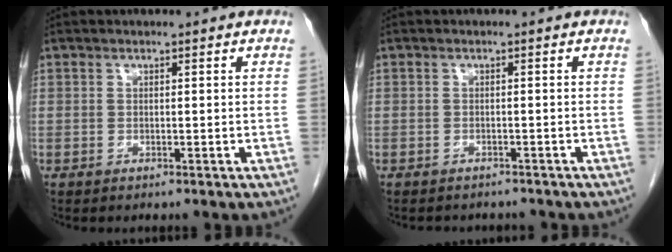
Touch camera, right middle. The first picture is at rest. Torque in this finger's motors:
{"motor_torque": [0.04, -0.03, 0.00, 0.00]}